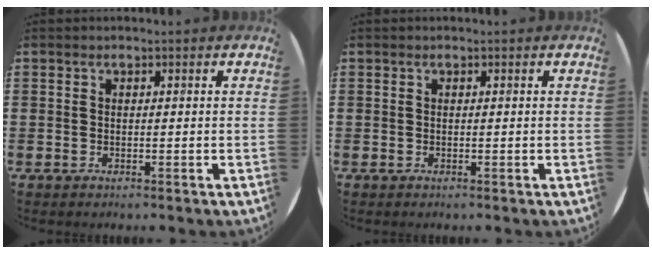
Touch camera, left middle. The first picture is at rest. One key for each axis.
{"total": 0.0}